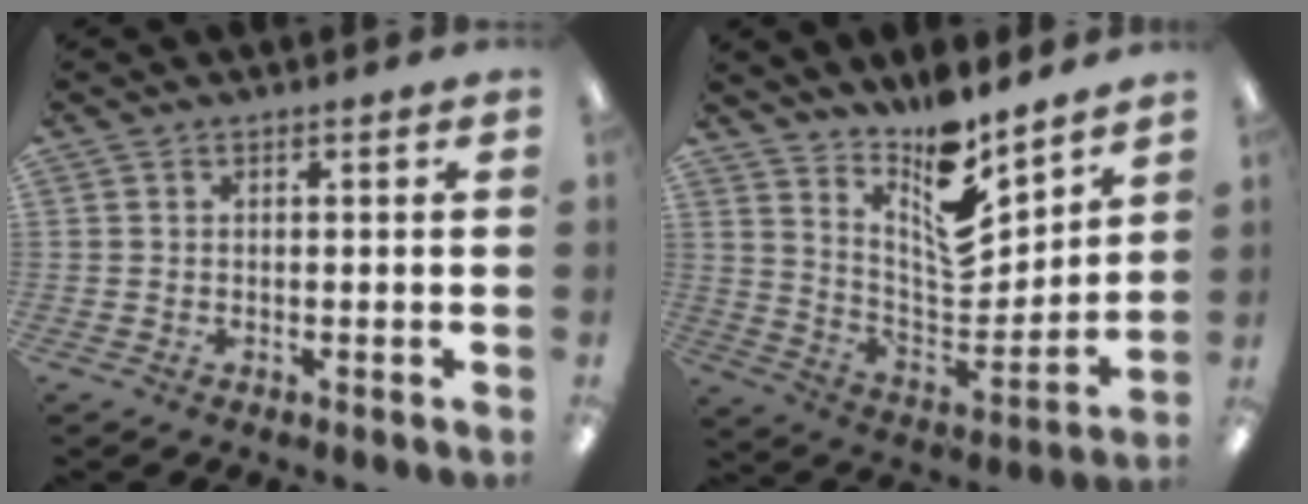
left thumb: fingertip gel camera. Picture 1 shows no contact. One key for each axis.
{"total": 13.9, "fx": 10.6, "fy": 4.6, "fz": 7.6, "tx": -0.117, "ty": -0.102, "tz": 0.185}